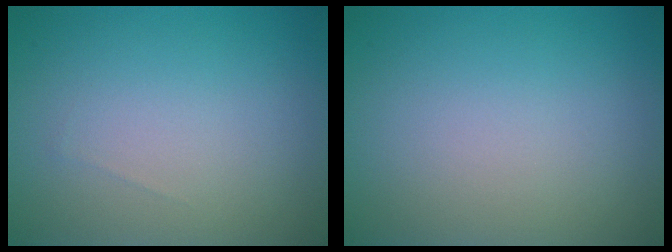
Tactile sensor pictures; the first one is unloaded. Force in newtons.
{"total": 0.0}